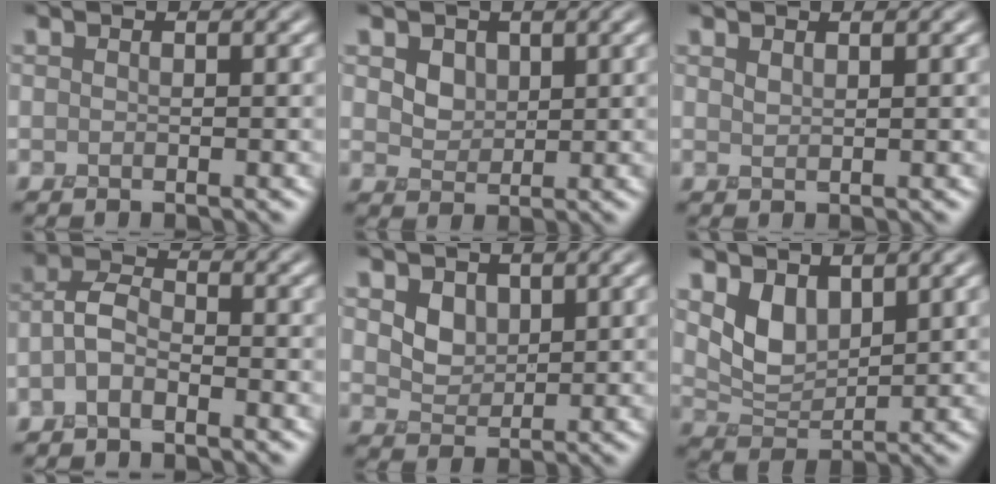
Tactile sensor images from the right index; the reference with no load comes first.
{"total": 2.7, "force": [1.1, 2.1, 1.3], "torque": [-0.044, -0.011, 0.035]}
{"total": 0.7, "force": [0.7, 0.2, 0.2], "torque": [-0.010, -0.003, 0.017]}
{"total": 2.5, "force": [-1.7, 1.3, 1.4], "torque": [-0.026, 0.007, -0.042]}
{"total": 2.3, "force": [0.8, 1.8, 1.2], "torque": [-0.033, -0.017, 0.015]}
{"total": 3.6, "force": [1.7, 2.1, 2.4], "torque": [-0.056, -0.011, 0.033]}